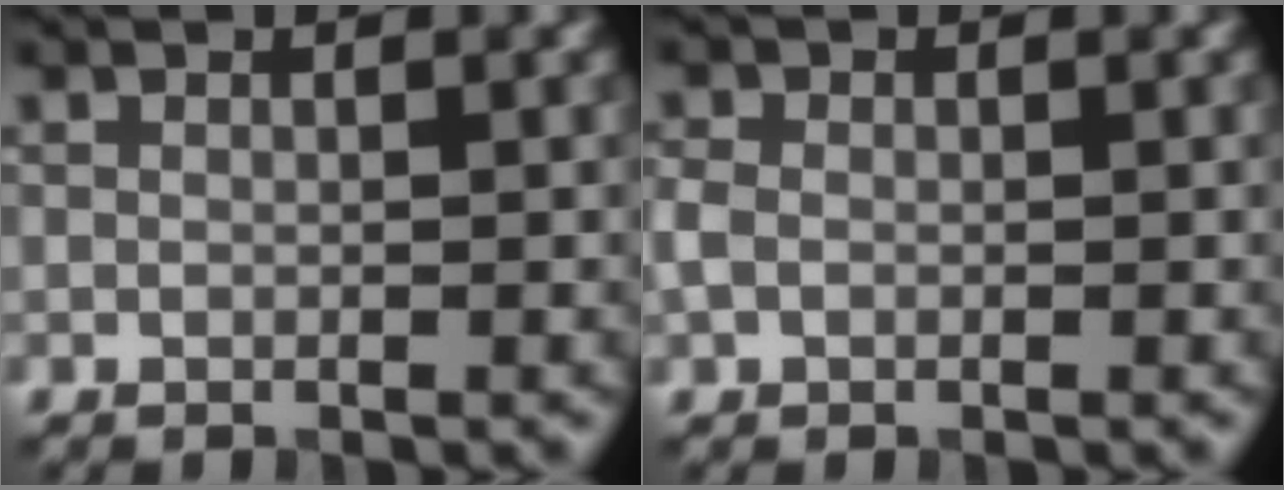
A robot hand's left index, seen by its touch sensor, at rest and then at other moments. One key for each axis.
{"total": 1.6, "fx": -0.3, "fy": 1.3, "fz": 0.9, "tx": -0.020, "ty": 0.003, "tz": -0.012}